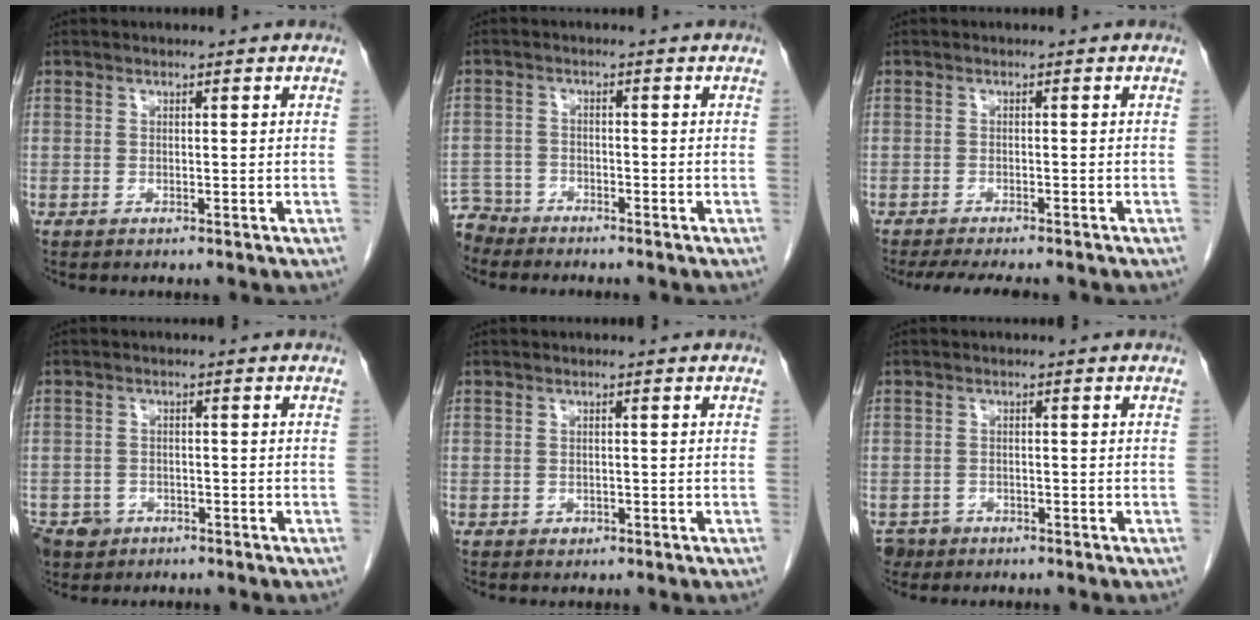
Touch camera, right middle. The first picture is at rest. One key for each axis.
{"total": 4.6, "fx": -4.3, "fy": 1.4, "fz": -0.8, "tx": 0.016, "ty": -0.008, "tz": -0.083}
{"total": 8.2, "fx": -7.0, "fy": 1.6, "fz": 3.8, "tx": -0.052, "ty": -0.010, "tz": -0.099}
{"total": 5.6, "fx": -3.5, "fy": 4.3, "fz": 1.3, "tx": -0.027, "ty": 0.003, "tz": -0.053}
{"total": 0.5, "fx": -0.3, "fy": 0.4, "fz": 0.1, "tx": -0.003, "ty": 0.001, "tz": -0.003}
{"total": 2.6, "fx": -1.8, "fy": 1.8, "fz": 0.0, "tx": -0.005, "ty": 0.004, "tz": -0.030}